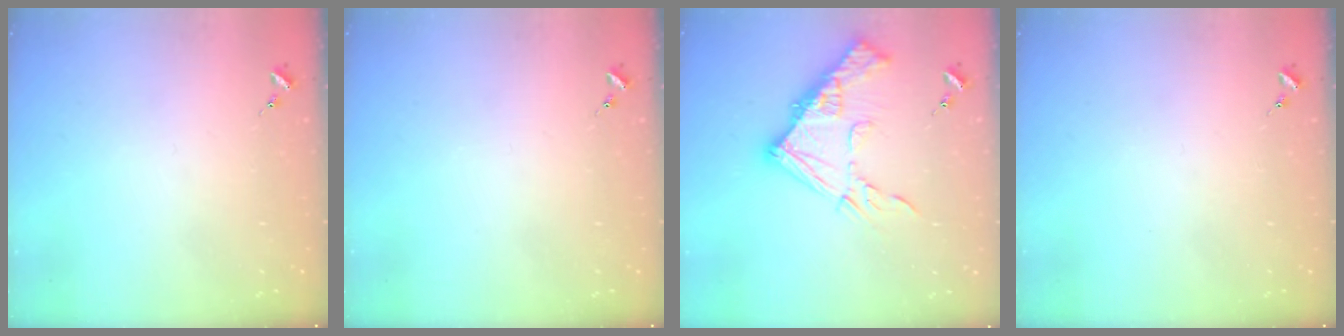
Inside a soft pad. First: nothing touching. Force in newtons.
{"total": 0.0}
{"total": 16.7, "press": 16.6, "slide": 1.8}
{"total": 0.0}